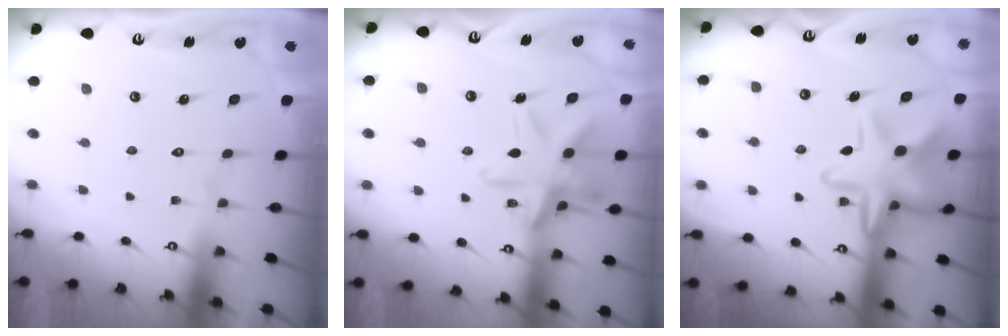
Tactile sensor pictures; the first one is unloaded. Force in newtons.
{"total": 15.0, "press": 15.0, "slide": 1.1}
{"total": 14.8, "press": 14.8, "slide": 1.1}